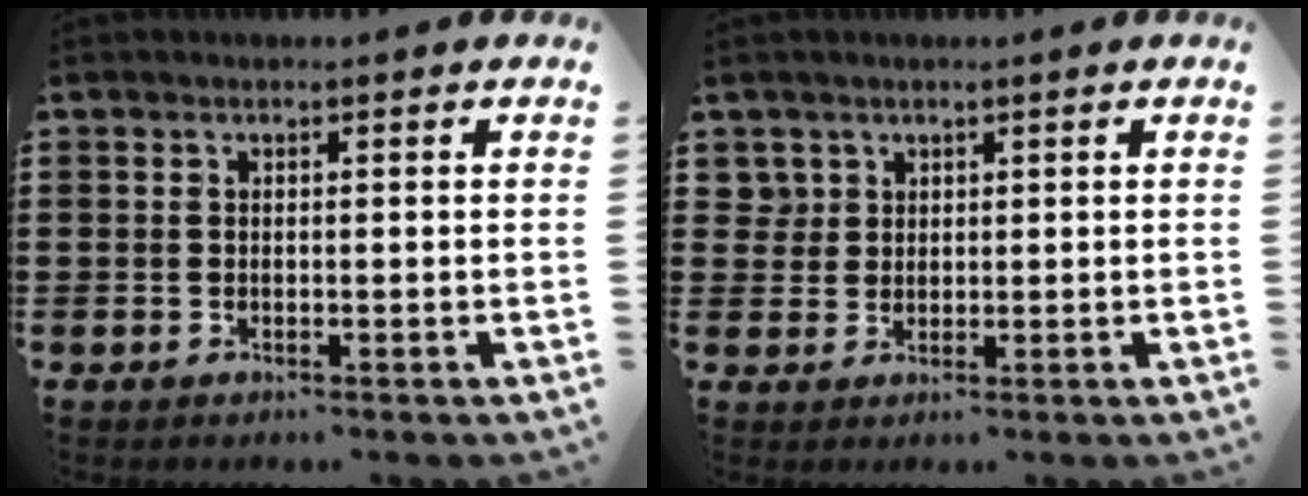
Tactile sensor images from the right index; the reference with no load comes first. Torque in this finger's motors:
{"motor_torque": [0.69, 0.94, 0.11, 0.00]}